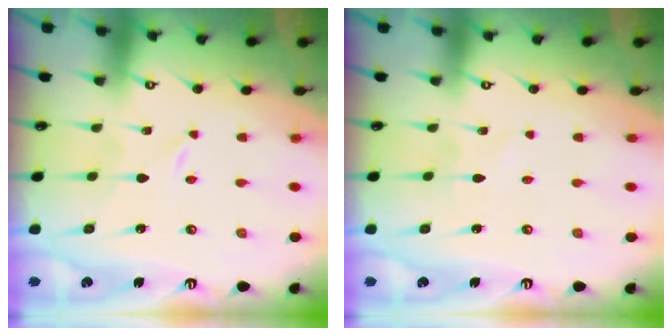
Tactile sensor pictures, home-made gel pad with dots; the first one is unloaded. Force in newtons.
{"total": 1.8, "press": 1.7, "slide": 0.2}